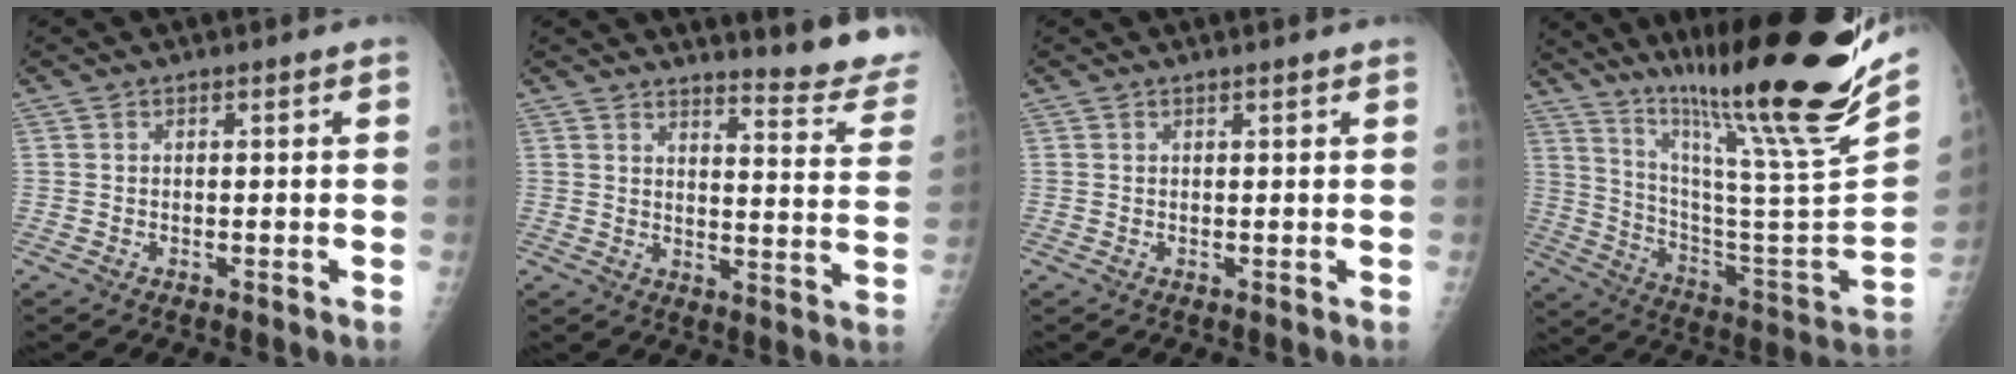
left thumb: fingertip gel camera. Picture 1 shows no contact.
{"total": 14.1, "force": [13.4, 0.8, 4.5], "torque": [-0.039, -0.155, 0.148]}
{"total": 0.7, "force": [0.6, -0.1, 0.3], "torque": [-0.008, 0.000, 0.012]}
{"total": 33.7, "force": [25.0, 2.9, 22.4], "torque": [-0.343, -0.136, 0.382]}